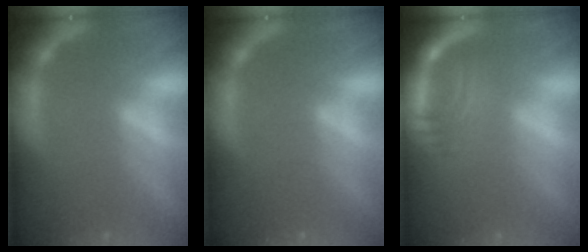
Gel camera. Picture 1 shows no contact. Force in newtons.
{"total": 0.0}
{"total": 5.0}